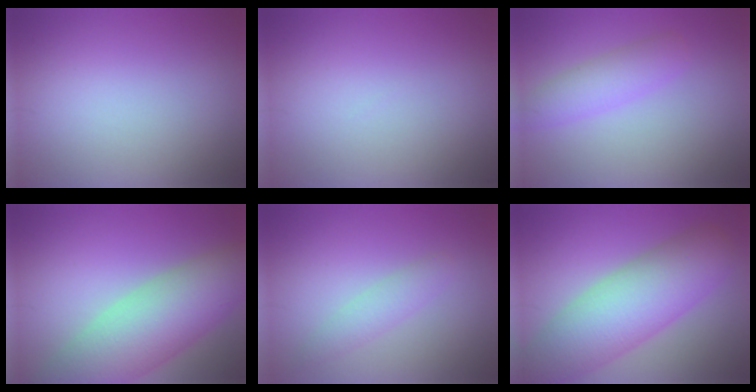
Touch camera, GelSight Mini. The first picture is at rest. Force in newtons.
{"total": 0.0}
{"total": 3.0, "press": 3.0, "slide": 0.1}
{"total": 9.9, "press": 9.9, "slide": 0.4}
{"total": 2.0, "press": 2.0, "slide": 0.1}
{"total": 9.8, "press": 9.8, "slide": 0.4}